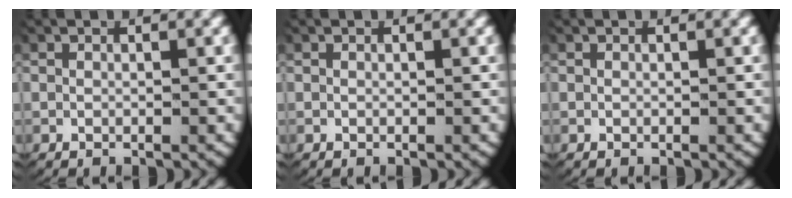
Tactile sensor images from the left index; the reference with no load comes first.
{"total": 0.0}
{"total": 0.0}